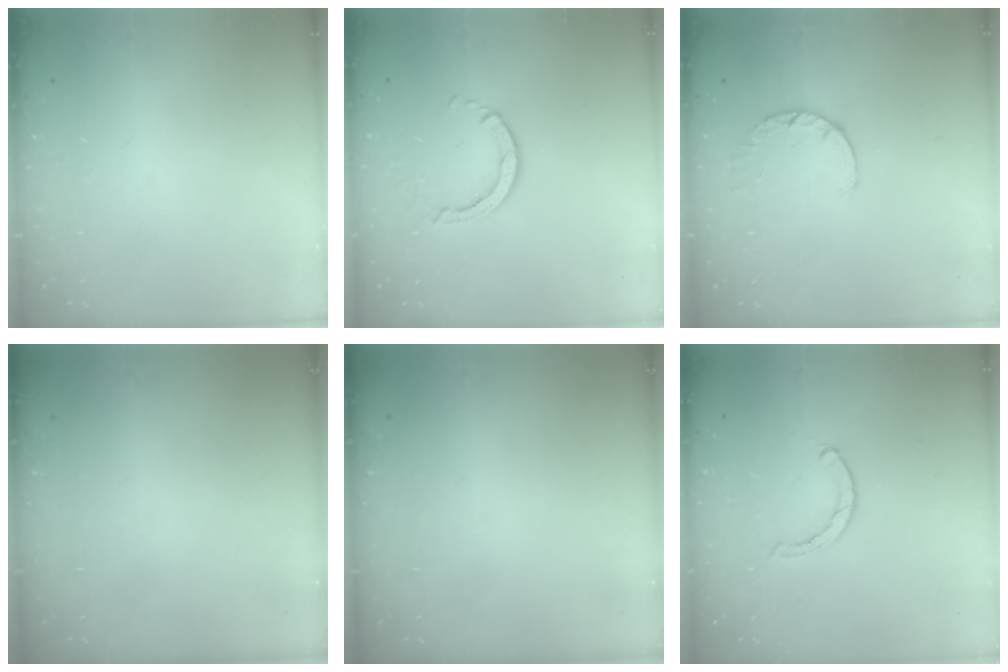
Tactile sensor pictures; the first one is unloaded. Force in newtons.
{"total": 3.0, "press": 3.0, "slide": 0.4}
{"total": 3.0, "press": 2.9, "slide": 0.4}
{"total": 0.0}
{"total": 0.0}
{"total": 0.7, "press": 0.6, "slide": 0.2}